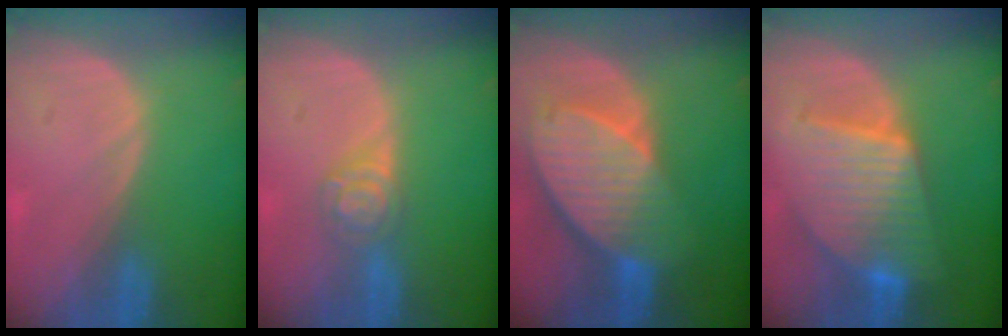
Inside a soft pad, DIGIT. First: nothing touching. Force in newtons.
{"total": 4.3, "press": 3.9, "slide": 1.8}
{"total": 10.2, "press": 8.8, "slide": 5.0}
{"total": 10.1, "press": 10.1, "slide": 0.7}